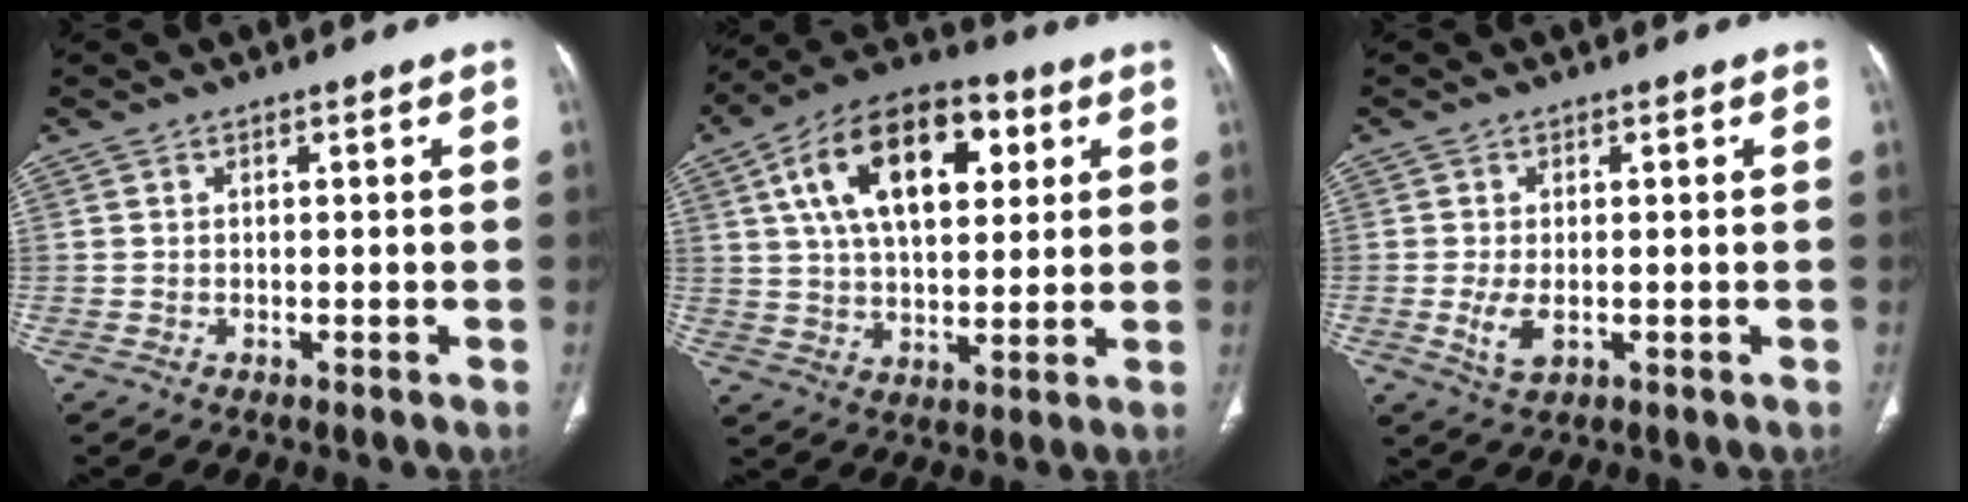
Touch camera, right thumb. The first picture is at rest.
{"total": 20.4, "force": [6.8, 11.2, 15.6], "torque": [-0.232, 0.001, 0.106]}
{"total": 3.8, "force": [-0.7, 1.9, 3.2], "torque": [-0.070, -0.010, -0.008]}